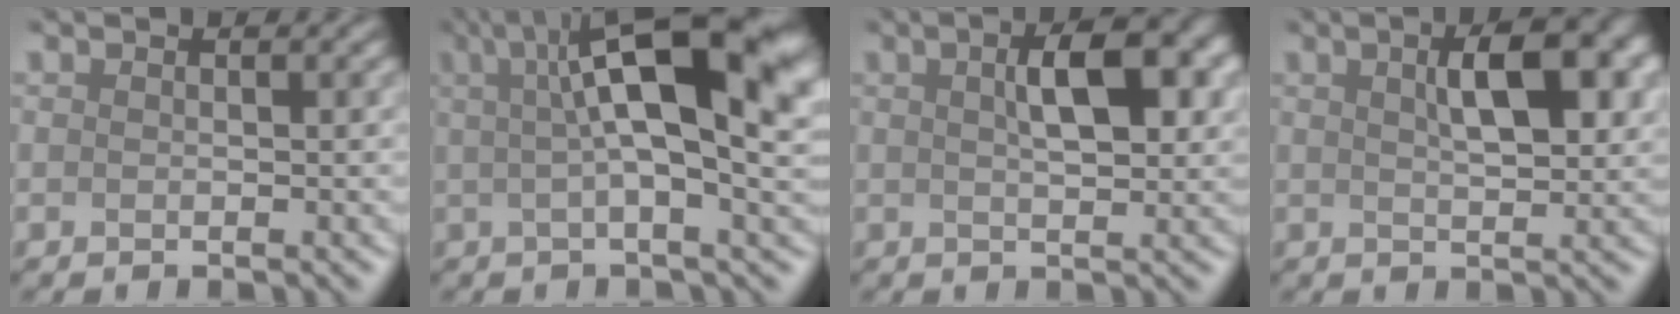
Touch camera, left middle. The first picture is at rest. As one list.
[{"total": 11.8, "force": [4.3, 2.6, 10.7], "torque": [-0.173, 0.025, 0.081]}, {"total": 4.0, "force": [1.3, 0.4, 3.7], "torque": [-0.061, 0.016, 0.028]}, {"total": 4.4, "force": [1.6, 0.6, 4.1], "torque": [-0.065, 0.015, 0.033]}]